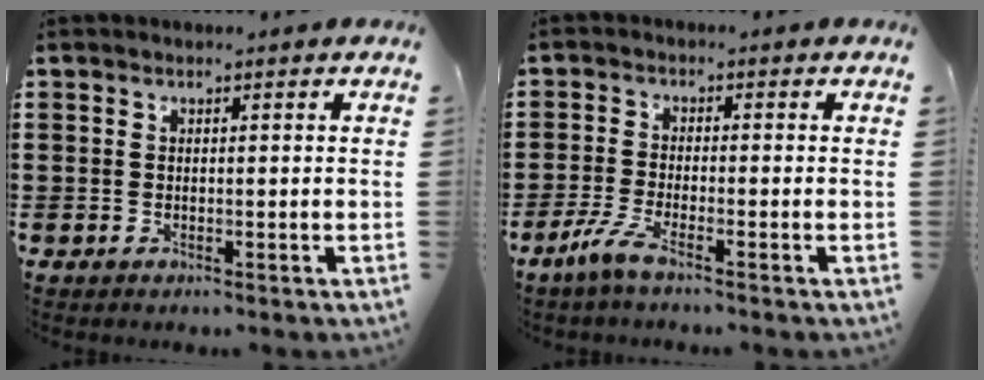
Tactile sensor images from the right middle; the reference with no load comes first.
{"total": 4.0, "force": [-2.6, 0.3, 3.0], "torque": [-0.075, -0.012, -0.053]}